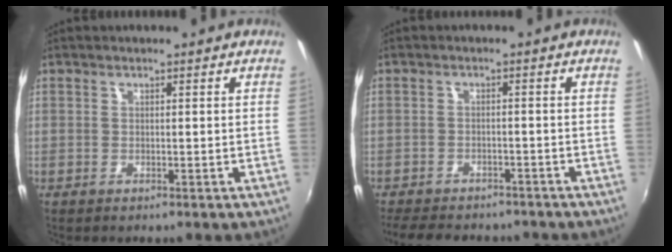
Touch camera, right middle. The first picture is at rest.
{"total": 10.9, "force": [-9.2, 4.1, 4.1], "torque": [-0.099, -0.013, -0.136]}